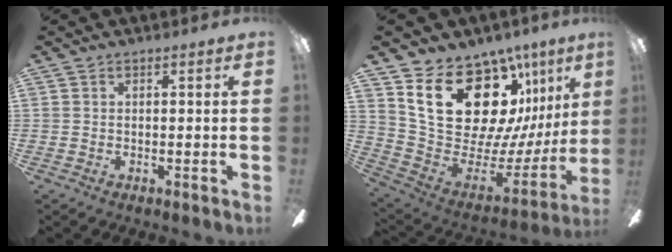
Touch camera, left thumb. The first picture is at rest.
{"total": 26.3, "force": [14.3, 15.0, 16.2], "torque": [-0.267, -0.089, 0.290]}